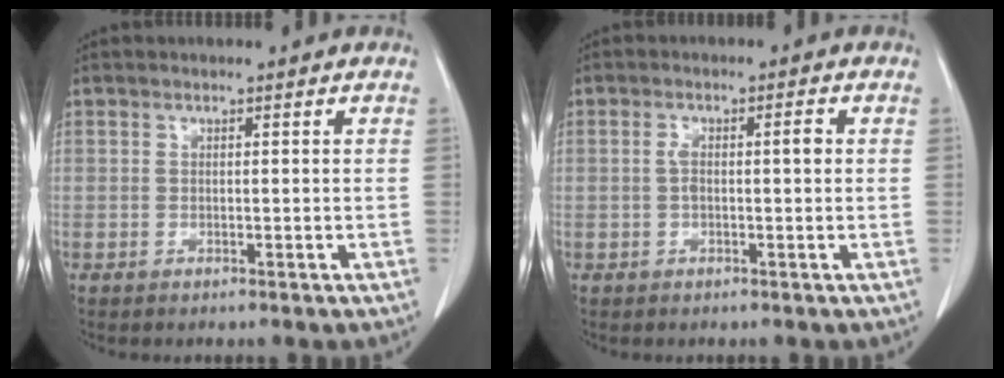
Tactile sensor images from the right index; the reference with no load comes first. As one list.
[{"total": 3.1, "force": [0.1, 0.8, 3.0], "torque": [-0.058, 0.014, 0.004]}]